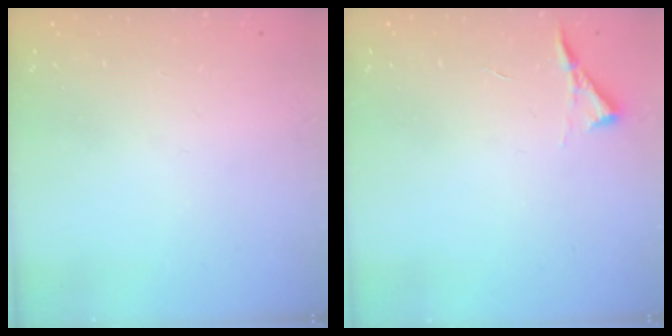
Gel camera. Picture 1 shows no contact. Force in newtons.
{"total": 3.6, "press": 3.6, "slide": 0.5}